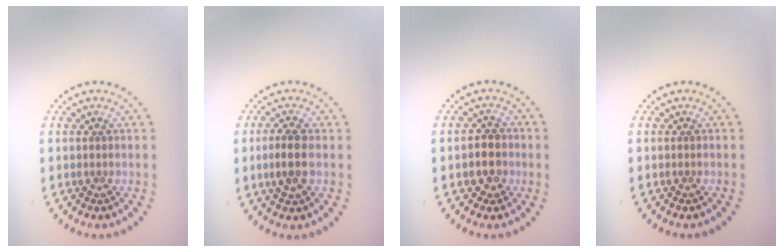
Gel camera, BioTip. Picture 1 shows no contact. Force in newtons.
{"total": 2.6, "press": 2.5, "slide": 0.7}
{"total": 2.4, "press": 2.3, "slide": 0.7}
{"total": 0.0}